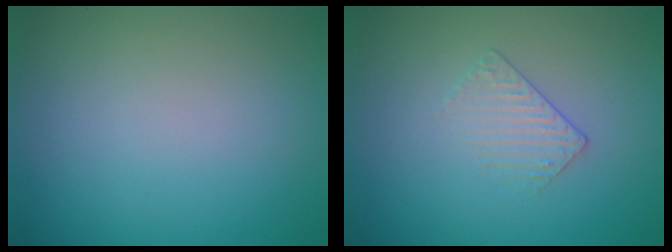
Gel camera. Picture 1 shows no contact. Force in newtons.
{"total": 1.3, "press": 0.6, "slide": 1.1}